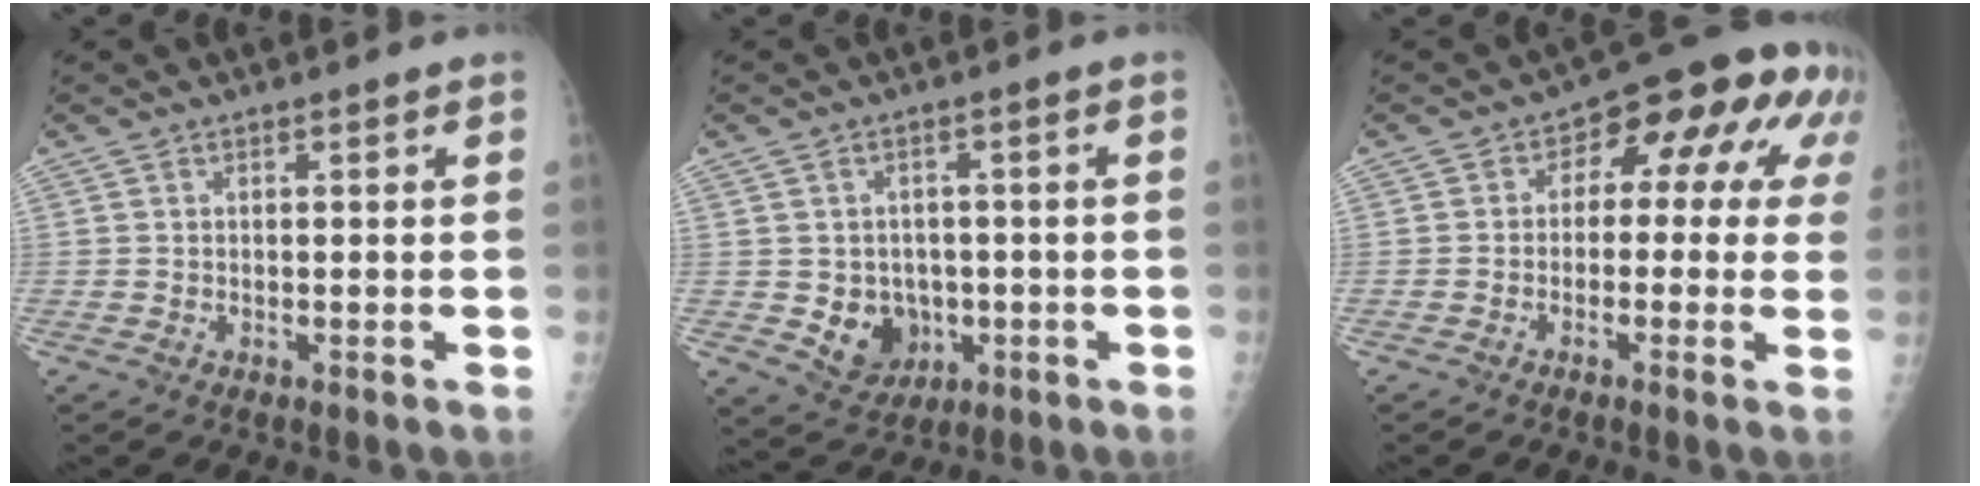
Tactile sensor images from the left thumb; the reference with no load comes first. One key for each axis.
{"total": 7.8, "fx": -1.4, "fy": 6.7, "fz": 3.7, "tx": -0.022, "ty": 0.006, "tz": -0.006}
{"total": 12.4, "fx": 2.1, "fy": 7.5, "fz": 9.7, "tx": -0.063, "ty": 0.042, "tz": 0.010}